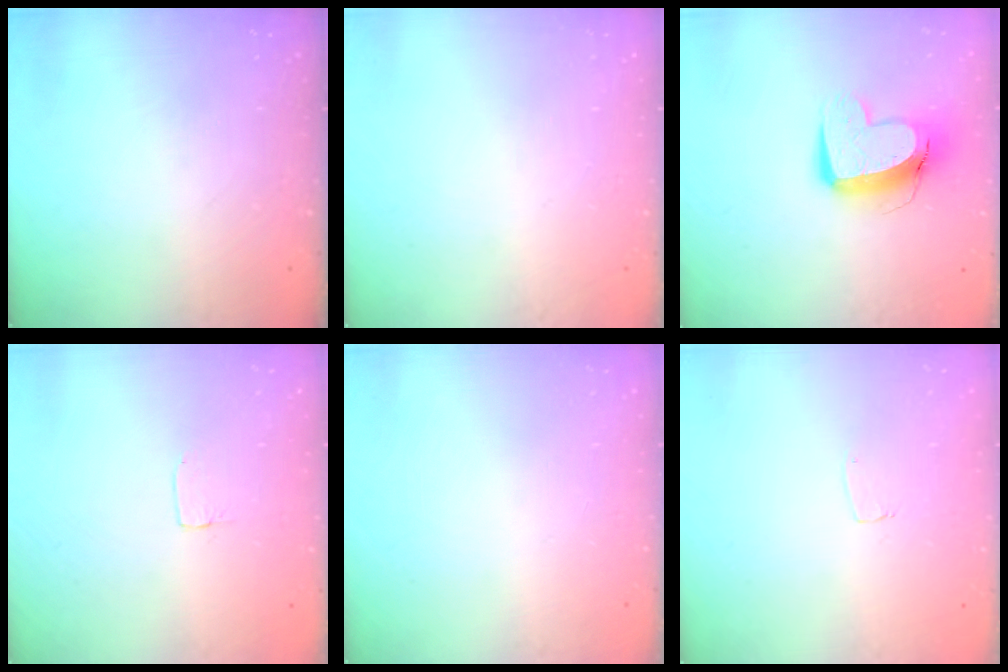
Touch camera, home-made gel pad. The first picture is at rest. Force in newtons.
{"total": 0.0}
{"total": 11.3, "press": 11.2, "slide": 1.1}
{"total": 1.2, "press": 1.2, "slide": 0.0}
{"total": 0.0}
{"total": 3.2, "press": 3.2, "slide": 0.2}